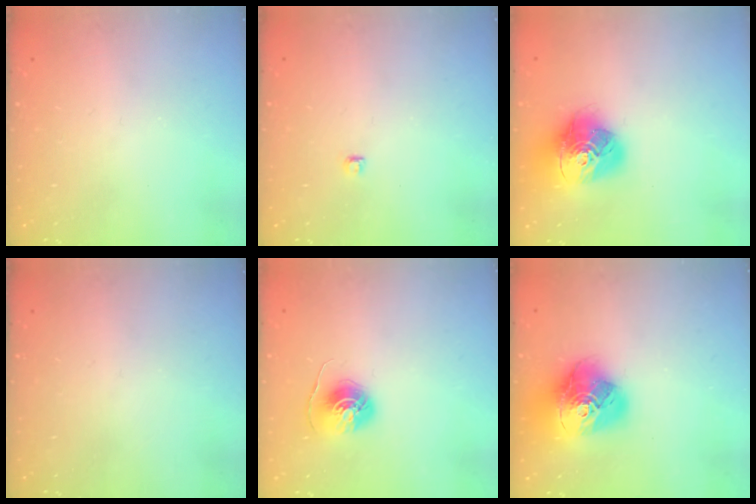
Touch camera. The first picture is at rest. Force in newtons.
{"total": 2.8, "press": 2.7, "slide": 0.3}
{"total": 17.1, "press": 17.0, "slide": 2.2}
{"total": 0.0}
{"total": 7.1, "press": 7.1, "slide": 0.4}
{"total": 19.4, "press": 19.3, "slide": 2.3}